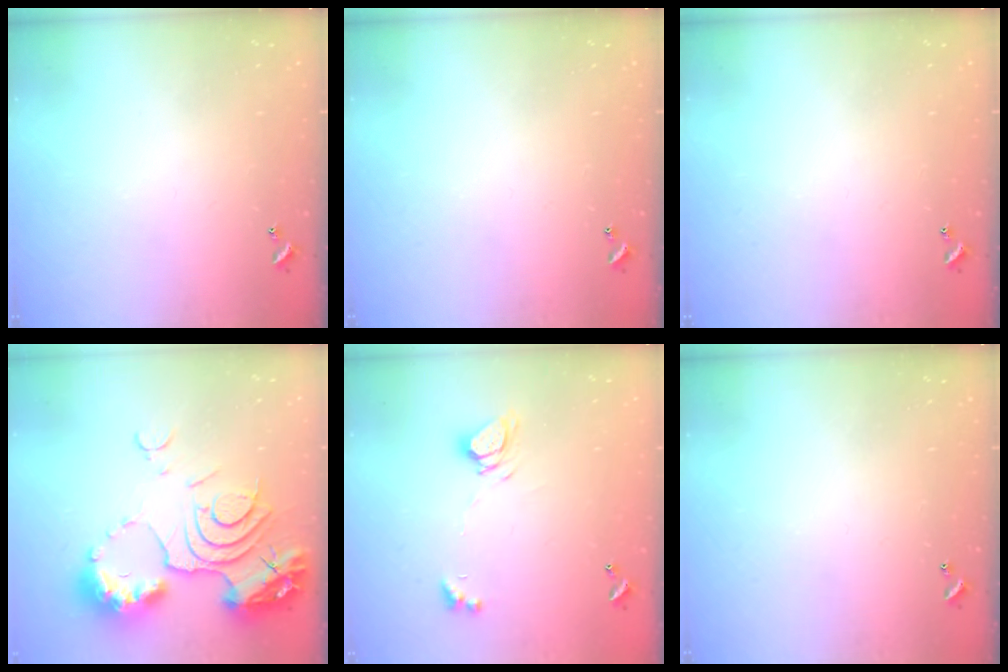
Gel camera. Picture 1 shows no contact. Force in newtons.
{"total": 0.0}
{"total": 0.0}
{"total": 19.4, "press": 19.2, "slide": 2.3}
{"total": 6.6, "press": 6.6, "slide": 0.9}
{"total": 0.0}